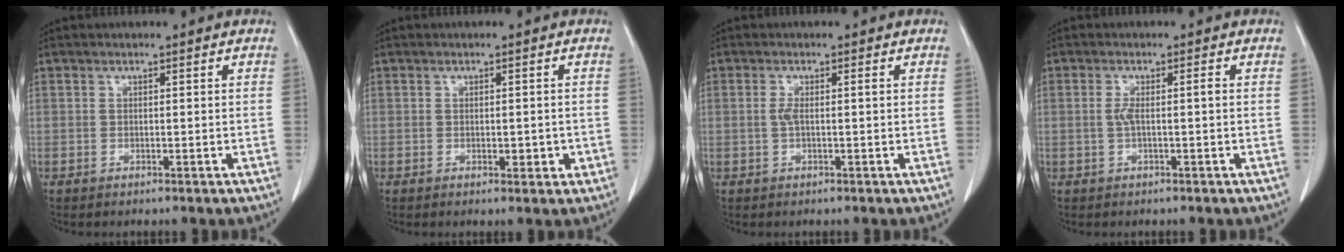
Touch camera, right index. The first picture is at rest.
{"total": 2.1, "force": [-0.5, 1.1, 1.7], "torque": [-0.020, 0.000, -0.003]}
{"total": 1.7, "force": [-0.1, 0.2, 1.7], "torque": [-0.037, 0.002, -0.001]}
{"total": 2.2, "force": [-0.2, 0.1, 2.2], "torque": [-0.045, 0.005, -0.002]}